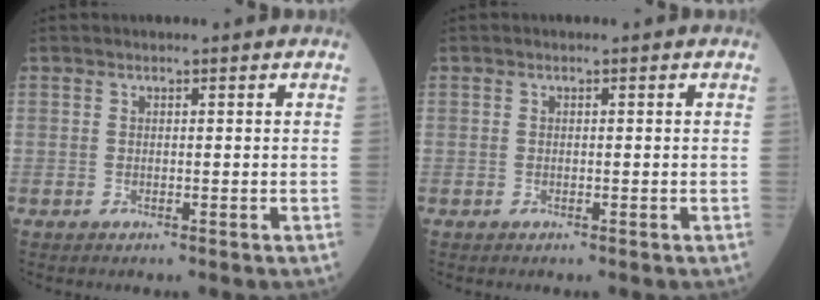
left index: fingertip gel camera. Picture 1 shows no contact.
{"total": 0.0}